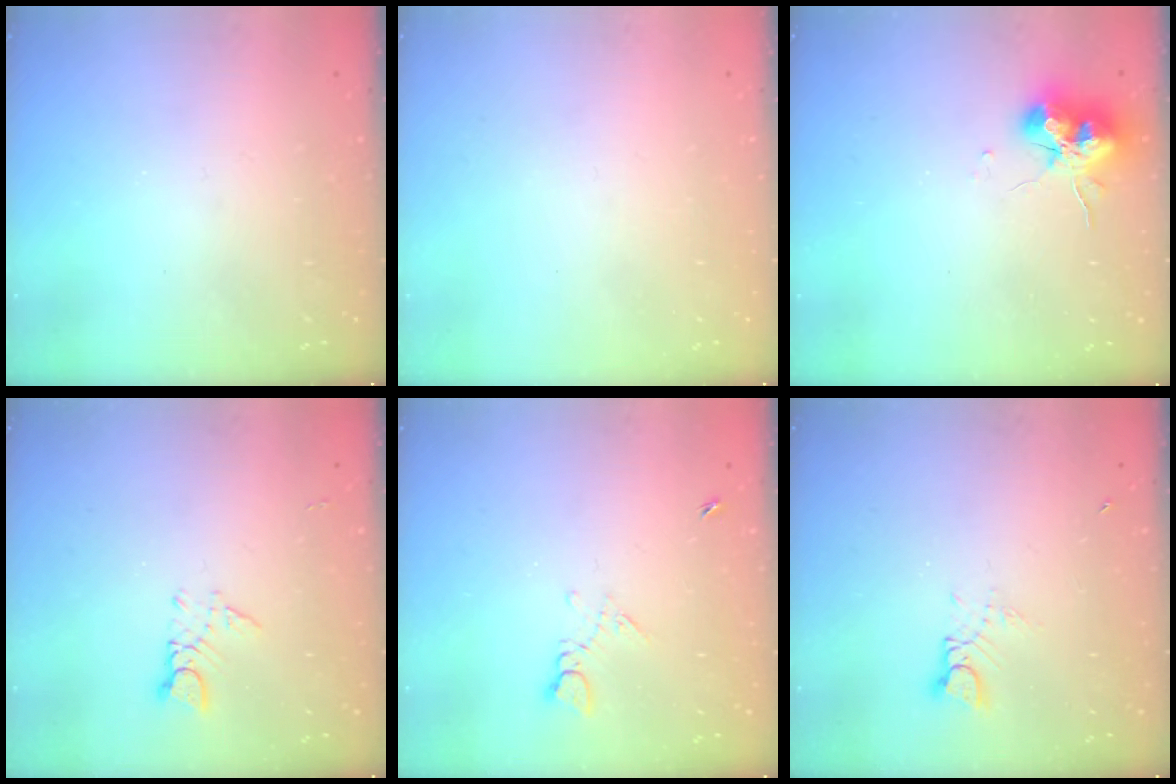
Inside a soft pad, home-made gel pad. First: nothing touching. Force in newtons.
{"total": 0.0}
{"total": 13.8, "press": 13.7, "slide": 1.3}
{"total": 3.1, "press": 3.1, "slide": 0.3}
{"total": 4.5, "press": 4.5, "slide": 0.7}
{"total": 2.8, "press": 2.8, "slide": 0.4}